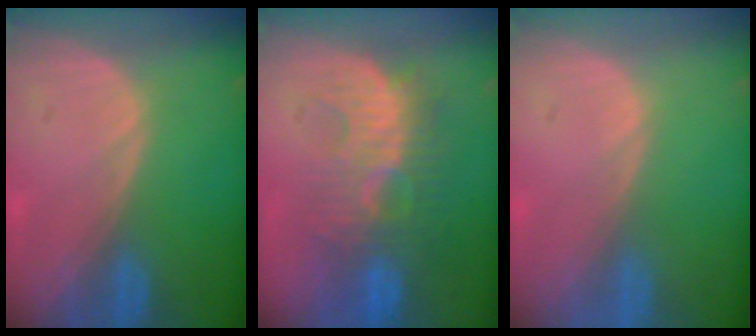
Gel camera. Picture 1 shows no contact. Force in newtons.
{"total": 9.2, "press": 9.0, "slide": 1.9}
{"total": 0.0}